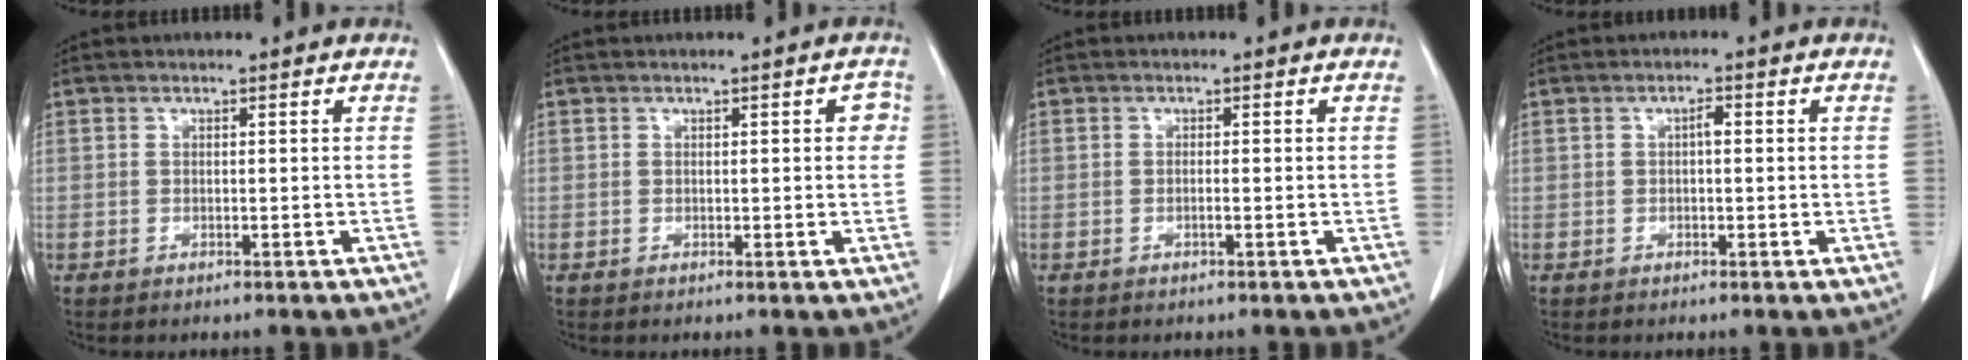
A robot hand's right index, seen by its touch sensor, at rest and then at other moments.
{"total": 2.4, "force": [0.6, 1.1, 2.0], "torque": [-0.010, 0.008, 0.005]}
{"total": 0.6, "force": [-0.2, 0.0, 0.6], "torque": [-0.010, 0.001, -0.003]}
{"total": 1.6, "force": [0.3, 0.5, 1.5], "torque": [-0.020, 0.004, 0.004]}